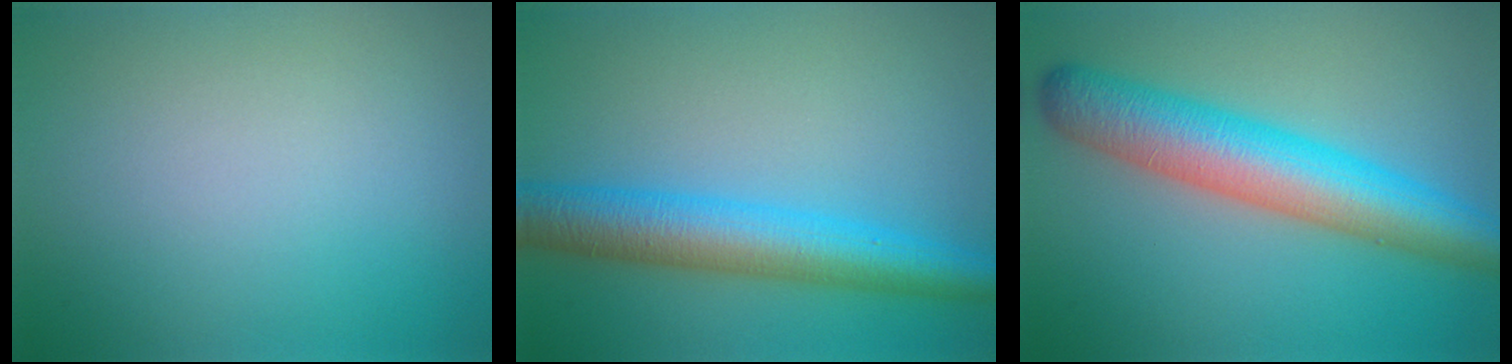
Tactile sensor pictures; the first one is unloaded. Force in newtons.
{"total": 6.7, "press": 6.7, "slide": 0.1}
{"total": 8.5, "press": 8.4, "slide": 0.2}